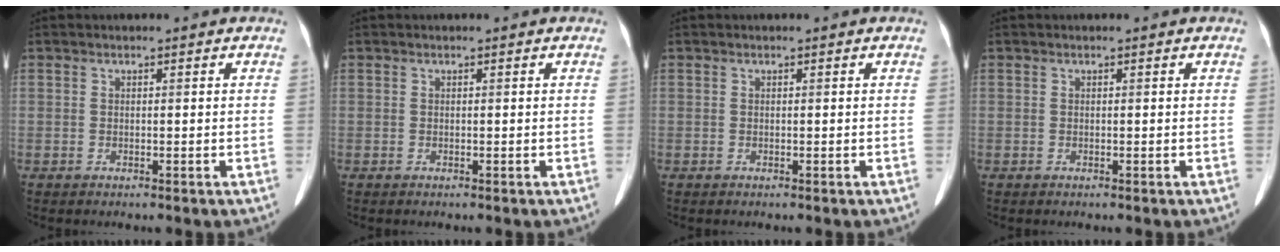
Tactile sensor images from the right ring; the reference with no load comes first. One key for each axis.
{"total": 0.0}
{"total": 0.0}
{"total": 0.0}